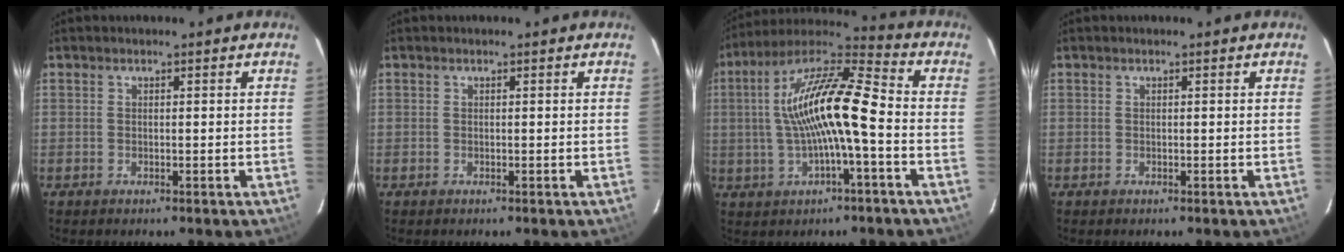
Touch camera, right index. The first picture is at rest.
{"total": 0.0}
{"total": 15.5, "force": [-1.0, 3.0, 15.2], "torque": [-0.283, 0.021, -0.022]}
{"total": 0.0}